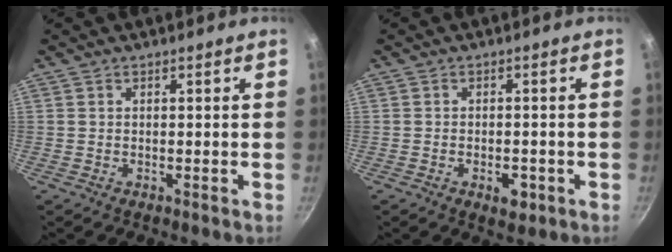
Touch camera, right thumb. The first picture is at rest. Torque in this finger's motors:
{"motor_torque": [-0.21, 0.15, -0.13, 0.06, 0.00]}